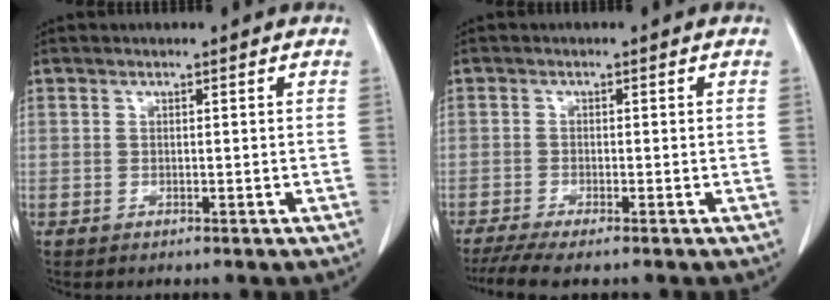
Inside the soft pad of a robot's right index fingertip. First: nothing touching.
{"total": 5.2, "force": [-4.0, 0.3, 3.3], "torque": [-0.054, -0.012, -0.070]}